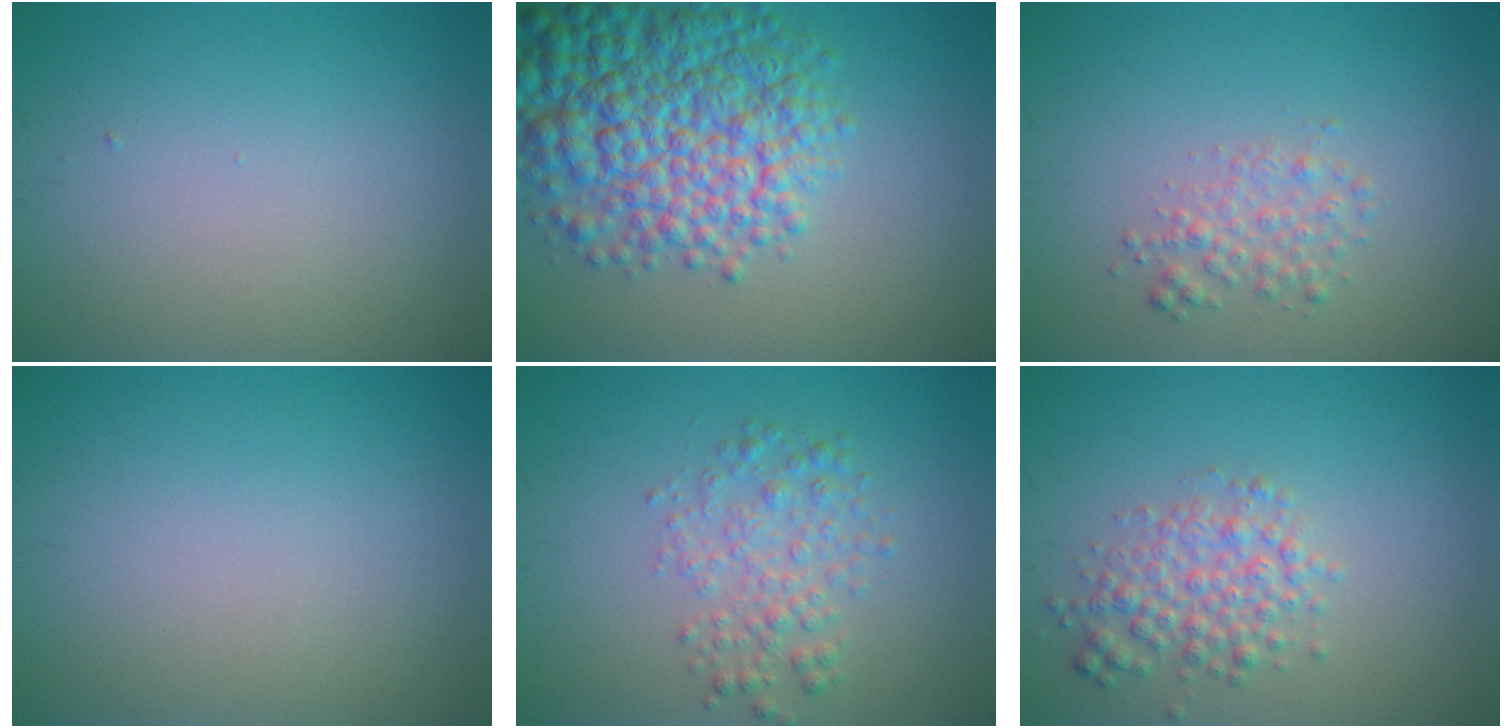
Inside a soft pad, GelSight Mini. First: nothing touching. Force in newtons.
{"total": 9.7, "press": 9.7, "slide": 0.3}
{"total": 2.0, "press": 2.0, "slide": 0.1}
{"total": 0.0}
{"total": 2.8, "press": 2.8, "slide": 0.0}
{"total": 3.2, "press": 3.2, "slide": 0.1}